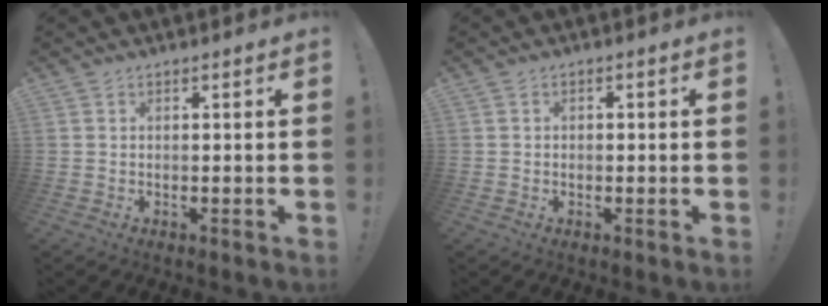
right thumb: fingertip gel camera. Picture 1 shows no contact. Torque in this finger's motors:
{"motor_torque": [0.05, -0.06, -0.01, -0.05, 0.05]}